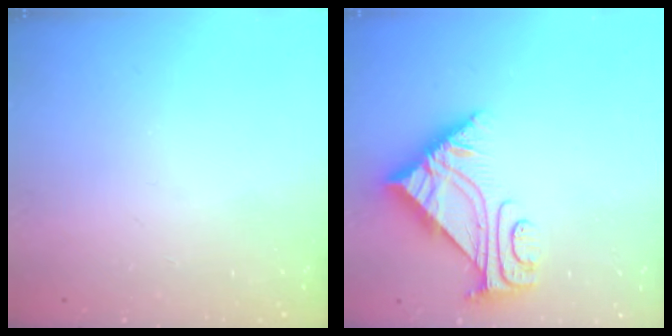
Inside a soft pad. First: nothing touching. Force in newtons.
{"total": 6.6, "press": 6.6, "slide": 0.7}